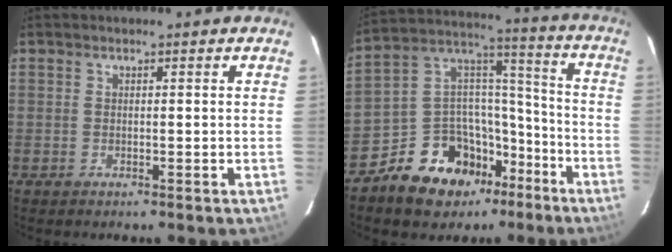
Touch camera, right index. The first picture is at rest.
{"total": 16.1, "force": [-10.4, 10.6, 6.0], "torque": [-0.126, 0.063, -0.155]}